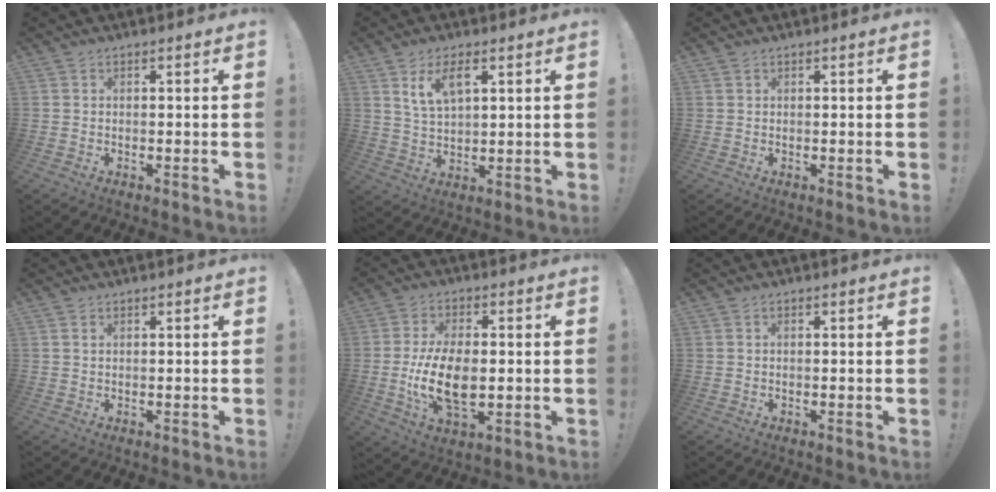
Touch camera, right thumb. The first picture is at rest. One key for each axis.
{"total": 7.6, "fx": 4.0, "fy": 3.2, "fz": 5.6, "tx": -0.105, "ty": -0.007, "tz": 0.072}
{"total": 0.5, "fx": 0.4, "fy": 0.3, "fz": 0.0, "tx": 0.000, "ty": 0.000, "tz": 0.008}
{"total": 0.8, "fx": 0.5, "fy": 0.4, "fz": 0.4, "tx": -0.013, "ty": 0.003, "tz": 0.011}
{"total": 13.9, "fx": -1.7, "fy": 7.4, "fz": 11.7, "tx": -0.225, "ty": -0.006, "tz": -0.034}
{"total": 0.0}